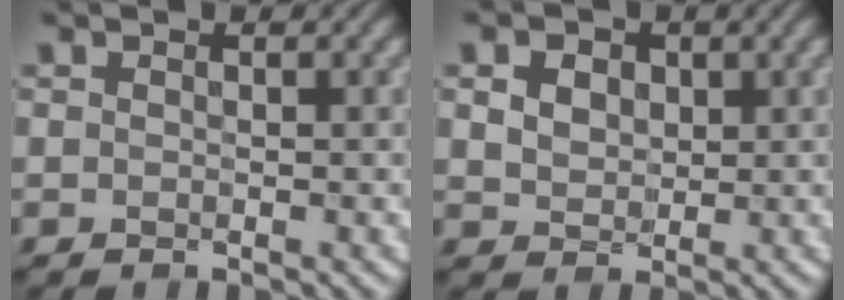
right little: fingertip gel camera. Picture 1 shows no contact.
{"total": 4.0, "force": [1.2, 3.1, 2.2], "torque": [-0.068, 0.010, 0.024]}